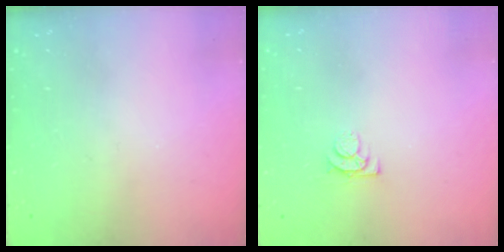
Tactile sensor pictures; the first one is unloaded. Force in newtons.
{"total": 5.5, "press": 5.5, "slide": 0.6}